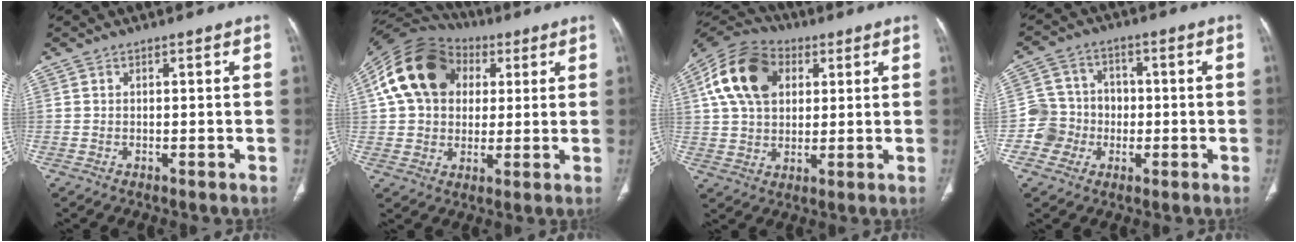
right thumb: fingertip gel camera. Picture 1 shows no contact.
{"total": 18.9, "force": [5.0, 14.4, 11.1], "torque": [-0.196, 0.020, 0.083]}
{"total": 16.2, "force": [4.8, 11.3, 10.5], "torque": [-0.185, 0.010, 0.081]}
{"total": 8.2, "force": [-1.9, 7.9, 1.1], "torque": [0.025, 0.028, -0.040]}